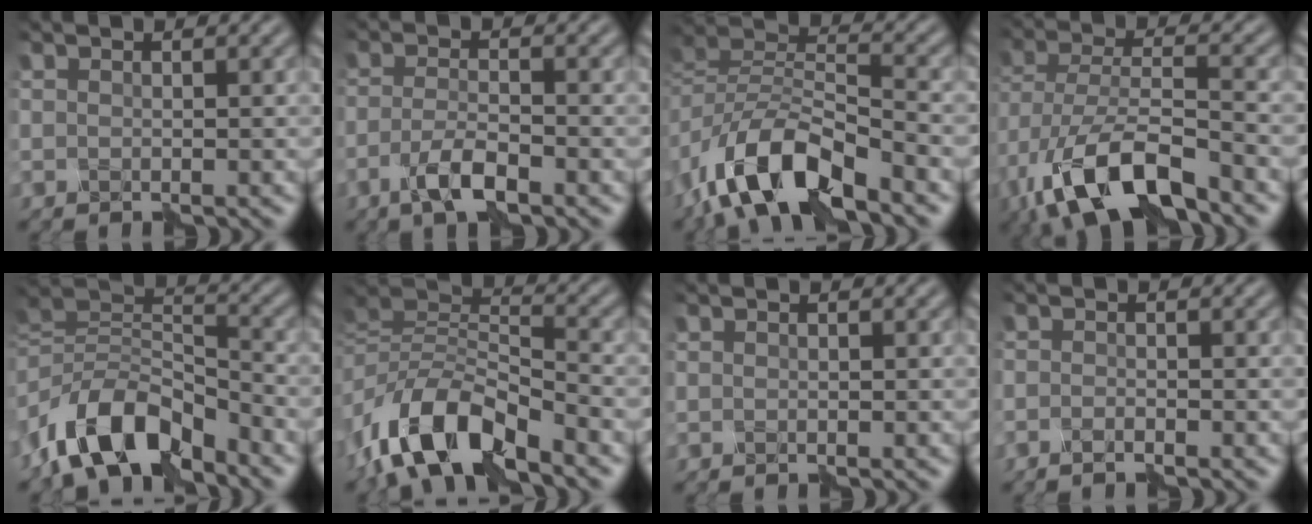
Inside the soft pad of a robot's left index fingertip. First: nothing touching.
{"total": 3.5, "force": [-2.1, 0.9, 2.7], "torque": [-0.055, 0.007, -0.040]}
{"total": 9.5, "force": [-6.0, 4.0, 6.2], "torque": [-0.111, 0.010, -0.116]}
{"total": 10.6, "force": [-6.4, 4.2, 7.4], "torque": [-0.152, -0.009, -0.115]}
{"total": 9.1, "force": [-5.9, 4.3, 5.4], "torque": [-0.085, 0.010, -0.116]}
{"total": 9.2, "force": [-5.5, 3.9, 6.2], "torque": [-0.117, 0.009, -0.111]}
{"total": 0.0}
{"total": 0.9, "force": [-0.9, 0.1, 0.4], "torque": [-0.006, 0.005, -0.012]}